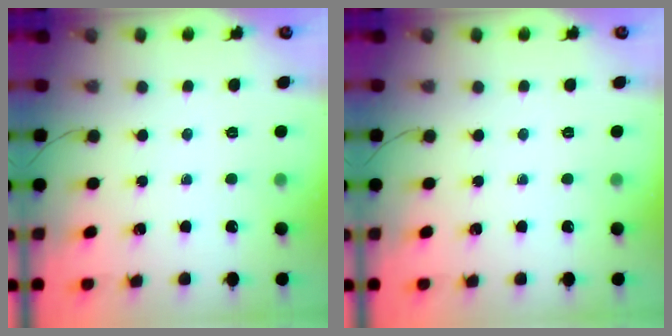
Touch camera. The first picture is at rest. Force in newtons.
{"total": 0.0}